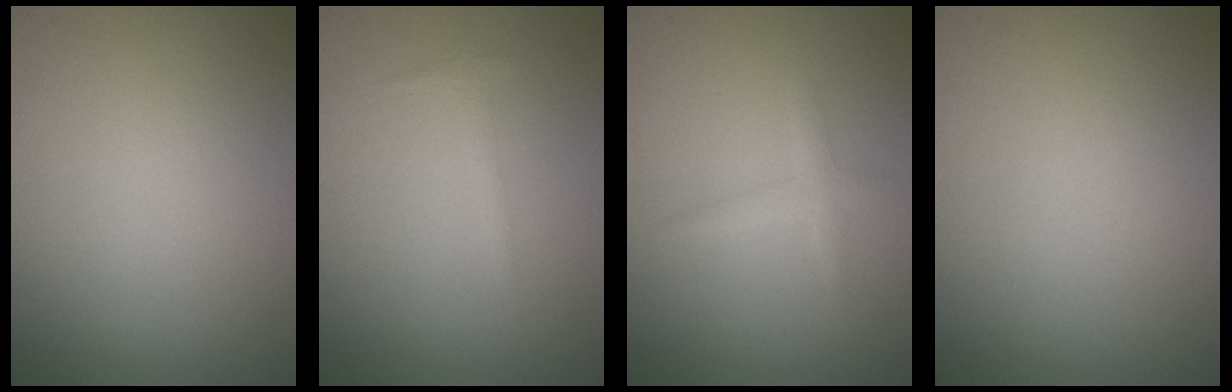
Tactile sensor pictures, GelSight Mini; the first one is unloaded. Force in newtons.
{"total": 0.7, "press": 0.7, "slide": 0.1}
{"total": 1.3, "press": 1.3, "slide": 0.0}
{"total": 0.0}